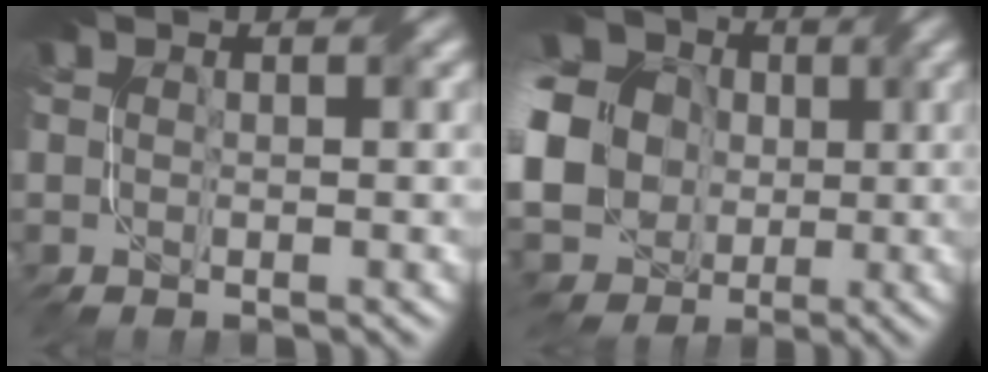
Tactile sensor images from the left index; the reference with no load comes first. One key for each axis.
{"total": 21.7, "fx": 1.9, "fy": 19.7, "fz": 8.9, "tx": -0.233, "ty": 0.032, "tz": -0.029}